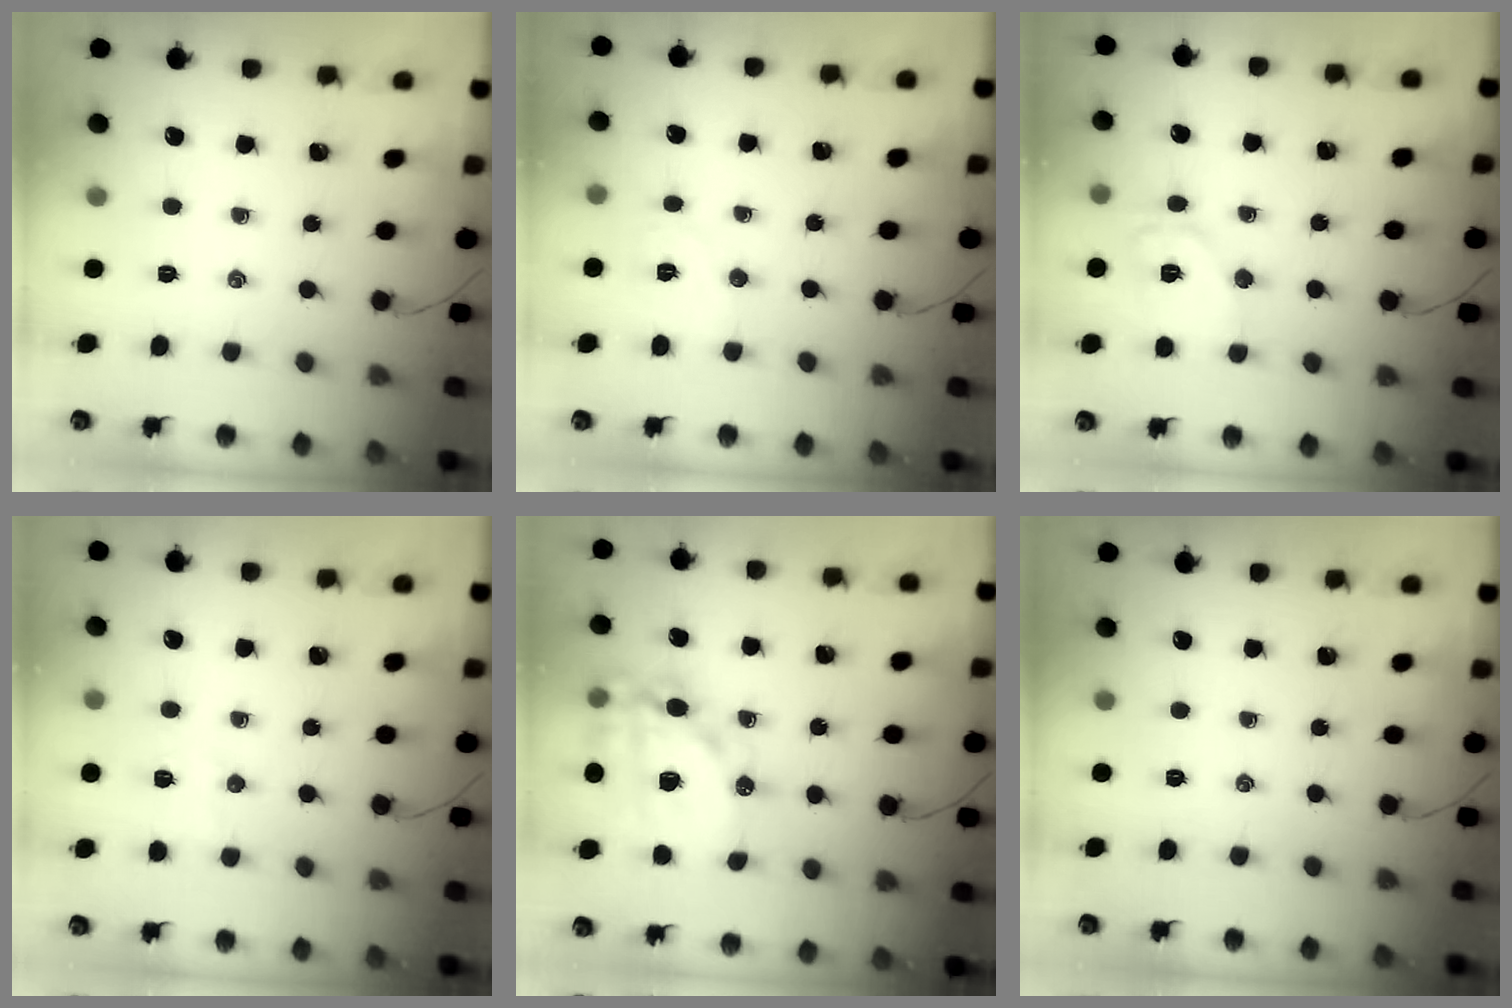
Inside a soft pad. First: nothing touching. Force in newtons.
{"total": 5.7, "press": 5.6, "slide": 0.9}
{"total": 9.8, "press": 9.8, "slide": 0.4}
{"total": 4.4, "press": 4.2, "slide": 1.1}
{"total": 18.3, "press": 18.0, "slide": 3.4}
{"total": 0.0}